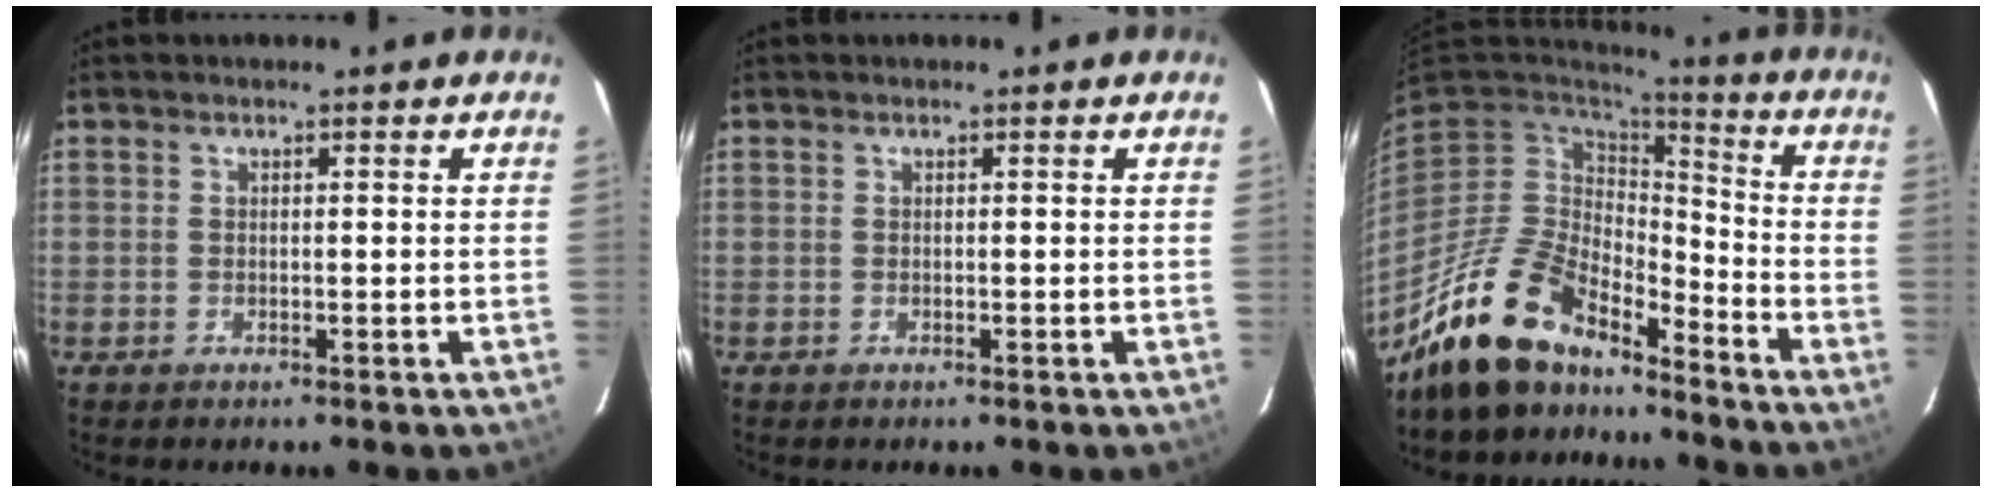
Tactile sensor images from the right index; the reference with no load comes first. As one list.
[{"total": 0.0}, {"total": 16.3, "force": [-13.6, 6.0, 6.7], "torque": [-0.148, -0.006, -0.246]}]